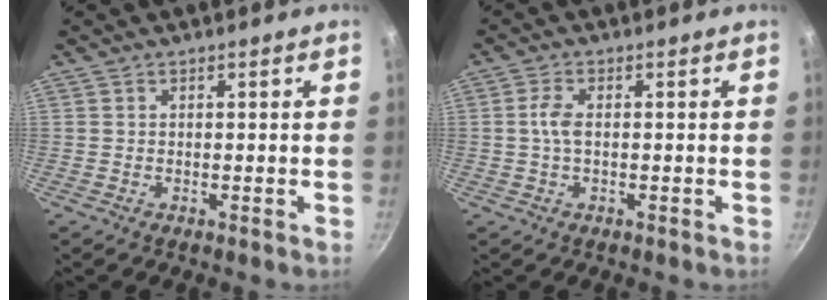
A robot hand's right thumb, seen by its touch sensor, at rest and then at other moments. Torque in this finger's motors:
{"motor_torque": [0.50, 0.80, 0.58, 0.23, 0.22]}